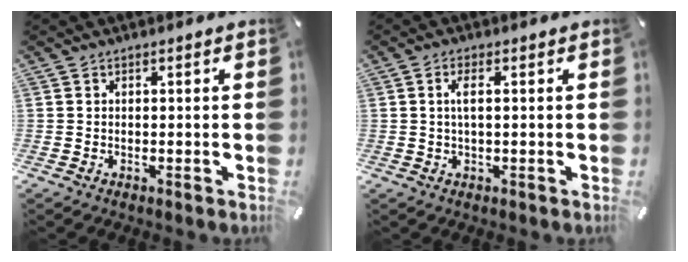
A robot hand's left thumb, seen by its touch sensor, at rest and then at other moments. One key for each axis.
{"total": 3.2, "fx": 0.3, "fy": 0.9, "fz": 3.0, "tx": -0.067, "ty": 0.000, "tz": 0.001}